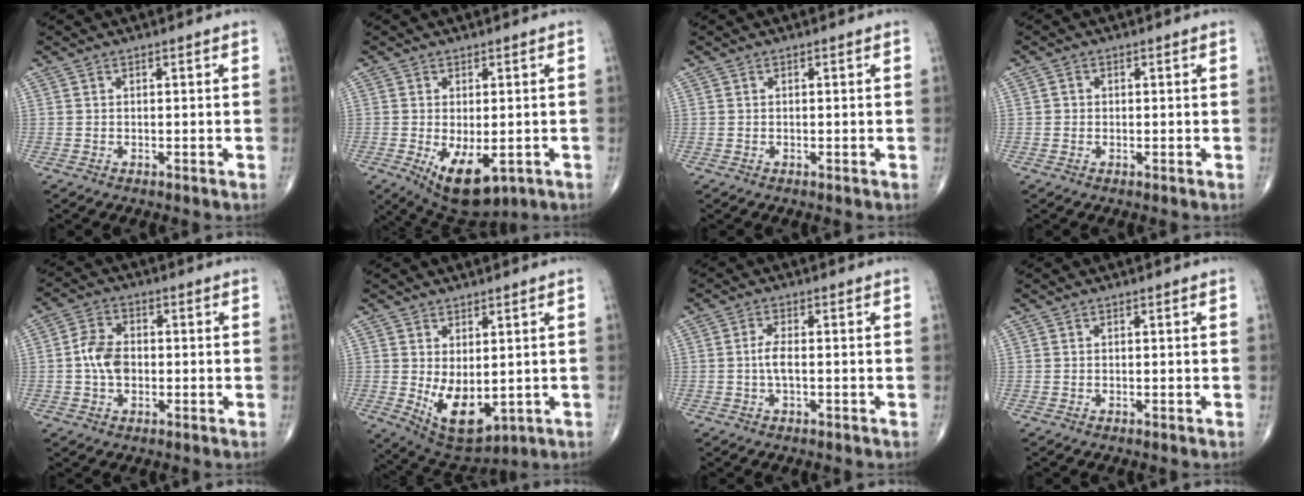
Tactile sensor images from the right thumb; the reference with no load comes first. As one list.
[{"total": 9.2, "force": [-2.4, 4.5, 7.7], "torque": [-0.112, -0.015, -0.020]}, {"total": 0.0}, {"total": 1.0, "force": [0.0, 0.9, 0.3], "torque": [0.000, 0.002, -0.001]}, {"total": 6.3, "force": [-0.5, 4.3, 4.5], "torque": [-0.079, 0.014, -0.016]}, {"total": 9.8, "force": [-0.7, 5.3, 8.2], "torque": [-0.117, -0.013, 0.014]}, {"total": 2.9, "force": [-0.4, 1.1, 2.6], "torque": [-0.057, 0.006, -0.010]}, {"total": 0.0}]